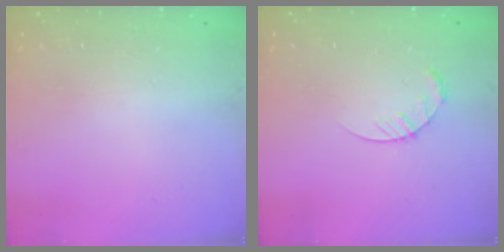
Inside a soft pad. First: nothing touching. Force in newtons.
{"total": 4.5, "press": 4.5, "slide": 0.5}